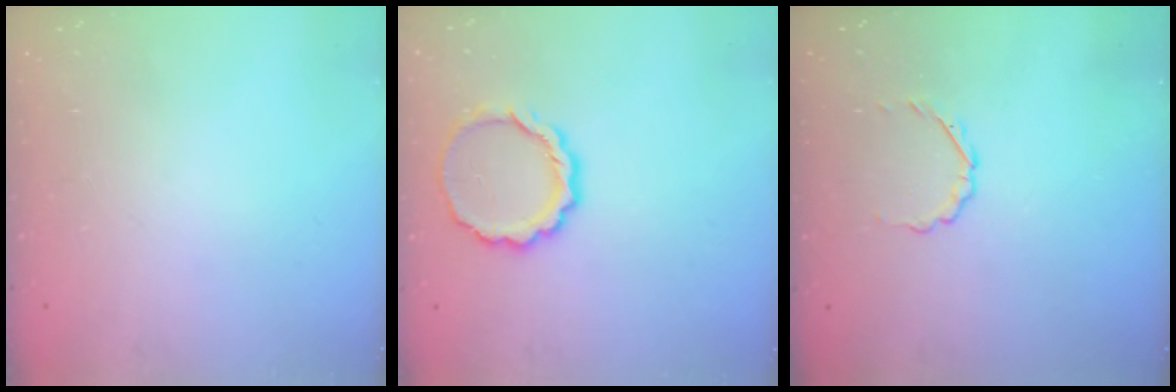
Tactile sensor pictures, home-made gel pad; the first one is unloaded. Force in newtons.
{"total": 9.6, "press": 9.5, "slide": 1.7}
{"total": 2.3, "press": 2.1, "slide": 0.8}